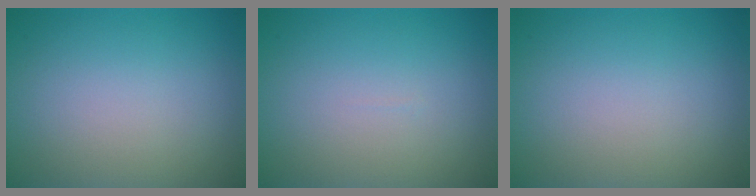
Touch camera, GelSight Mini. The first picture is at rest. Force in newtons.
{"total": 0.0}
{"total": 0.0}